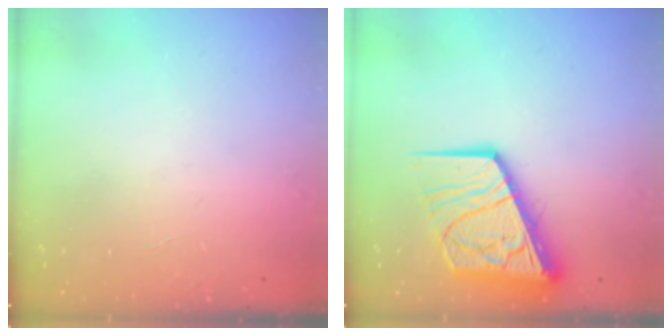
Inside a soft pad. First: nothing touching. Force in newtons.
{"total": 16.3, "press": 16.2, "slide": 1.3}